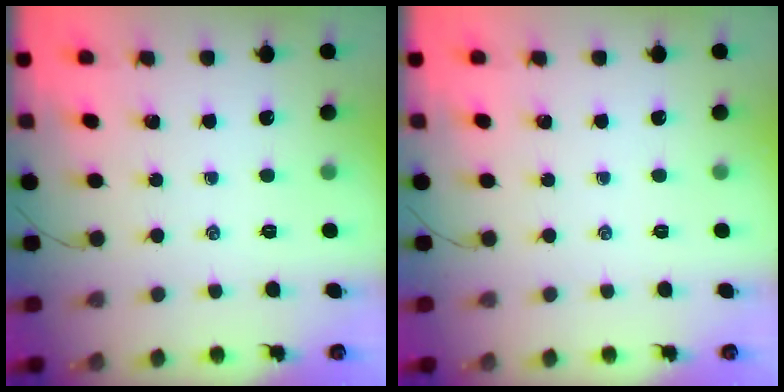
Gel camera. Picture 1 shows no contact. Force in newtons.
{"total": 0.0}